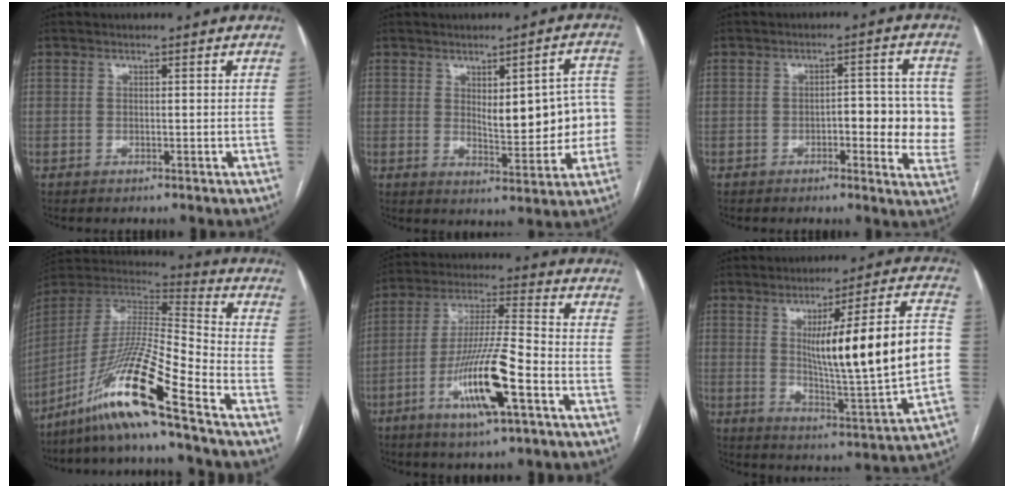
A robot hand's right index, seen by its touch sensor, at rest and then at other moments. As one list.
[{"total": 10.2, "force": [0.5, 3.5, 9.6], "torque": [-0.117, 0.020, 0.017]}, {"total": 9.0, "force": [-0.7, 3.2, 8.4], "torque": [-0.086, 0.012, -0.009]}, {"total": 18.5, "force": [-12.2, -1.1, 13.9], "torque": [-0.292, -0.020, -0.230]}, {"total": 14.2, "force": [-5.9, 1.1, 12.9], "torque": [-0.250, -0.011, -0.106]}, {"total": 19.5, "force": [1.2, 0.9, 19.4], "torque": [-0.293, 0.004, 0.018]}]